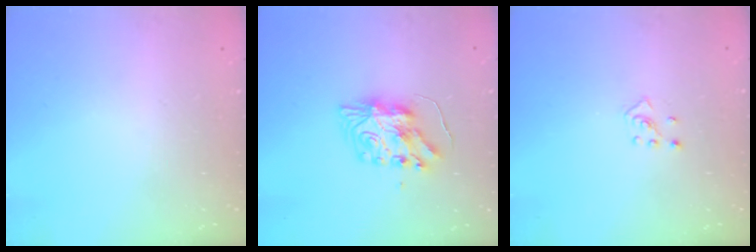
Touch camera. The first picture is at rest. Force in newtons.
{"total": 9.3, "press": 9.3, "slide": 0.7}
{"total": 2.5, "press": 2.4, "slide": 0.7}